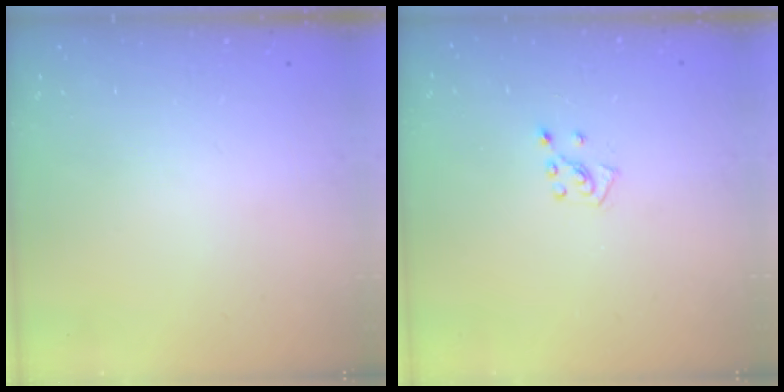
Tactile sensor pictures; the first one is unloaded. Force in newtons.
{"total": 5.2, "press": 5.2, "slide": 0.5}